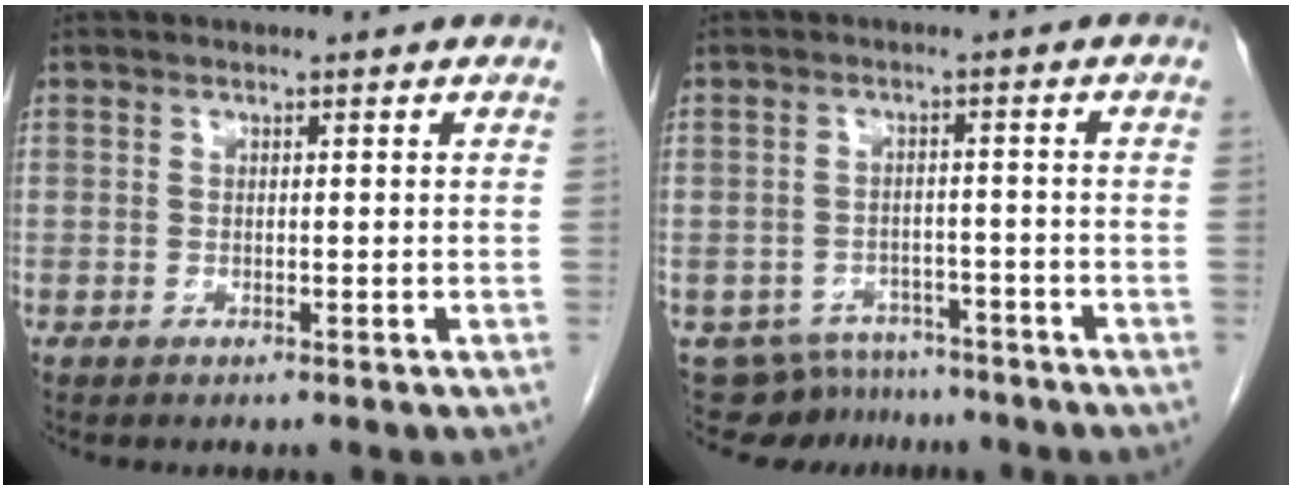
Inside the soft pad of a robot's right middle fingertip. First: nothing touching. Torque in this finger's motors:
{"motor_torque": [-0.28, -0.21, -0.12, -0.05]}